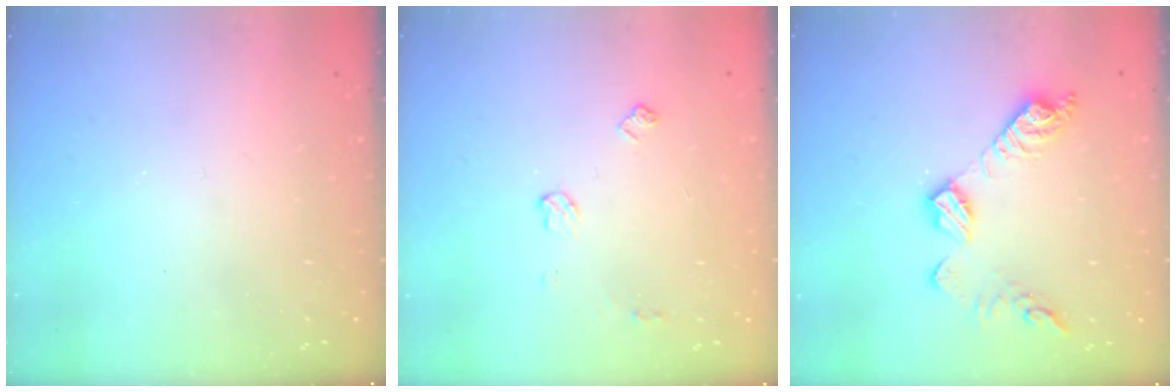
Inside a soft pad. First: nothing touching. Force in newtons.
{"total": 6.0, "press": 6.0, "slide": 0.7}
{"total": 11.7, "press": 11.7, "slide": 0.4}